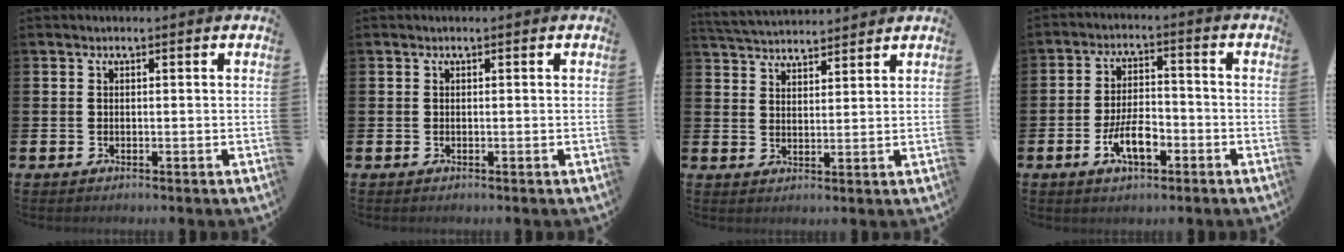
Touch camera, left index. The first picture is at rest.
{"total": 0.0}
{"total": 4.2, "force": [4.2, 0.6, 0.0], "torque": [-0.017, -0.021, 0.077]}
{"total": 6.1, "force": [-2.4, 2.7, 4.8], "torque": [-0.087, 0.004, -0.048]}